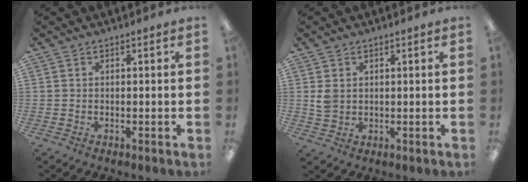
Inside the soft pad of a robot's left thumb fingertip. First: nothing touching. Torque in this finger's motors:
{"motor_torque": [0.55, 0.68, 0.61, -0.30, 0.00]}